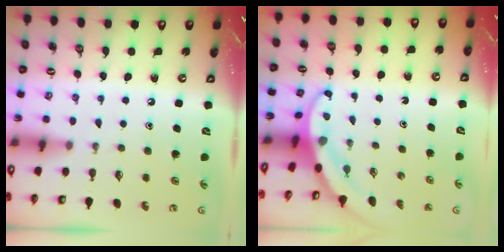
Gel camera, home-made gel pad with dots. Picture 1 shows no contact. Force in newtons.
{"total": 3.3, "press": 3.3, "slide": 0.2}